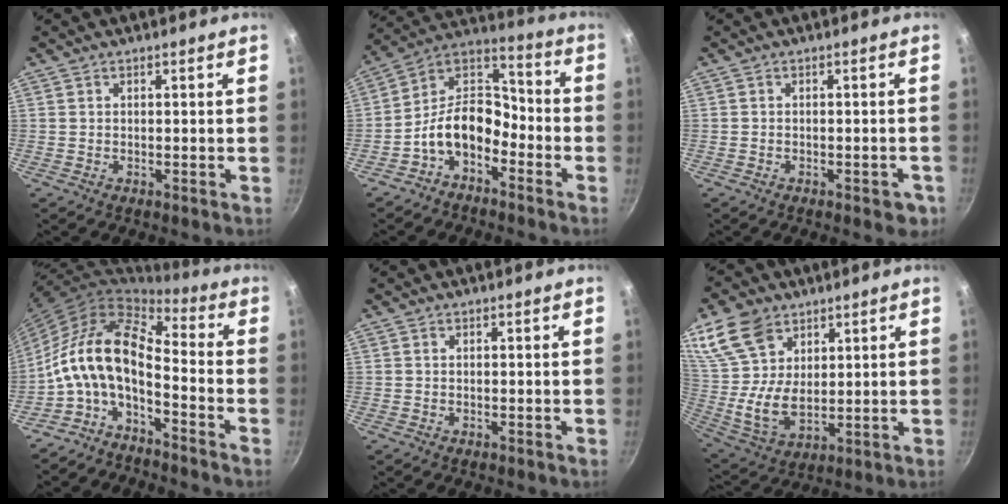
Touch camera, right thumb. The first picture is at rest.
{"total": 12.1, "force": [-5.7, 7.6, 7.5], "torque": [-0.105, 0.077, -0.129]}
{"total": 3.6, "force": [-1.8, 1.7, 2.6], "torque": [-0.023, 0.013, -0.013]}
{"total": 13.8, "force": [-4.0, 6.4, 11.6], "torque": [-0.220, 0.052, -0.092]}
{"total": 0.0}
{"total": 16.6, "force": [8.7, 10.8, 9.1], "torque": [-0.180, -0.032, 0.182]}